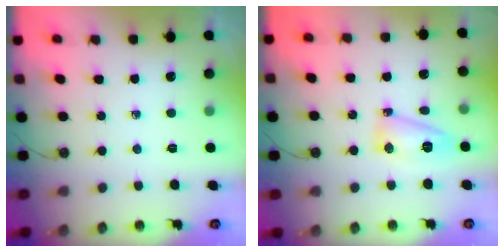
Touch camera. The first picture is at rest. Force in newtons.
{"total": 7.5, "press": 7.4, "slide": 1.2}